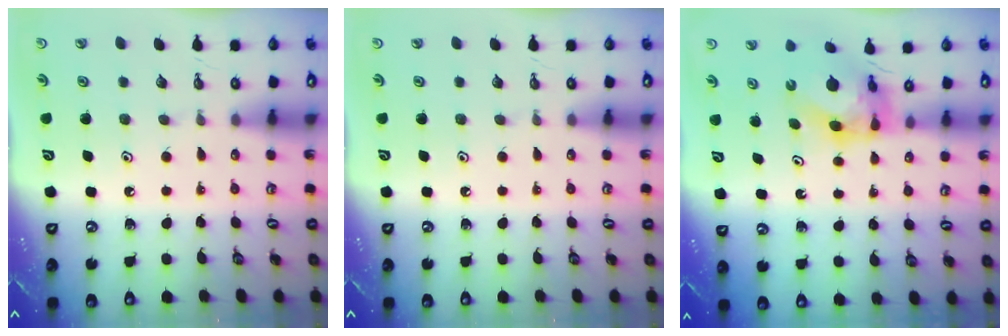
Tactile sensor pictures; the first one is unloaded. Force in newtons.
{"total": 0.0}
{"total": 5.7, "press": 5.7, "slide": 0.3}